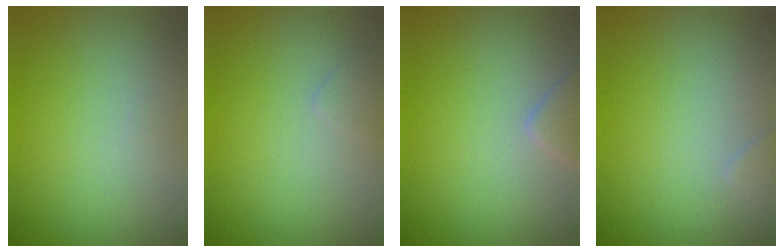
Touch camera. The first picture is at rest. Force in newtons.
{"total": 0.7, "press": 0.7, "slide": 0.0}
{"total": 1.9, "press": 1.9, "slide": 0.1}
{"total": 0.8, "press": 0.8, "slide": 0.1}